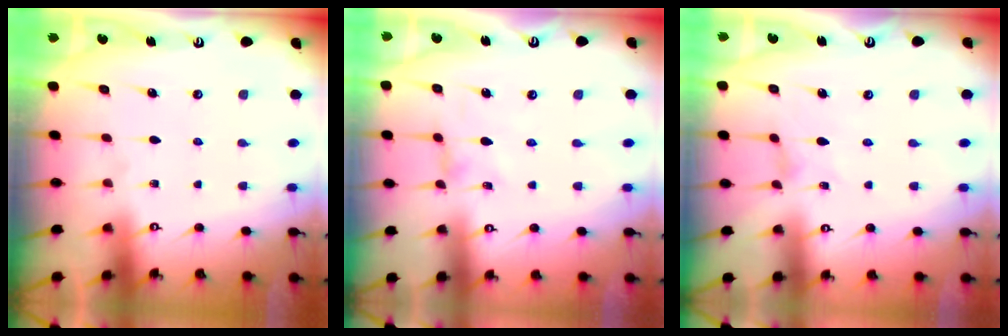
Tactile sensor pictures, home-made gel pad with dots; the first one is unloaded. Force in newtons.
{"total": 0.8, "press": 0.8, "slide": 0.3}
{"total": 0.0}